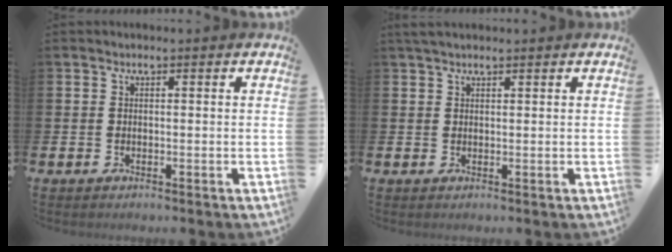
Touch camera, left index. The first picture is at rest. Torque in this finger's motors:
{"motor_torque": [-0.05, 0.03, -0.22, 0.02]}